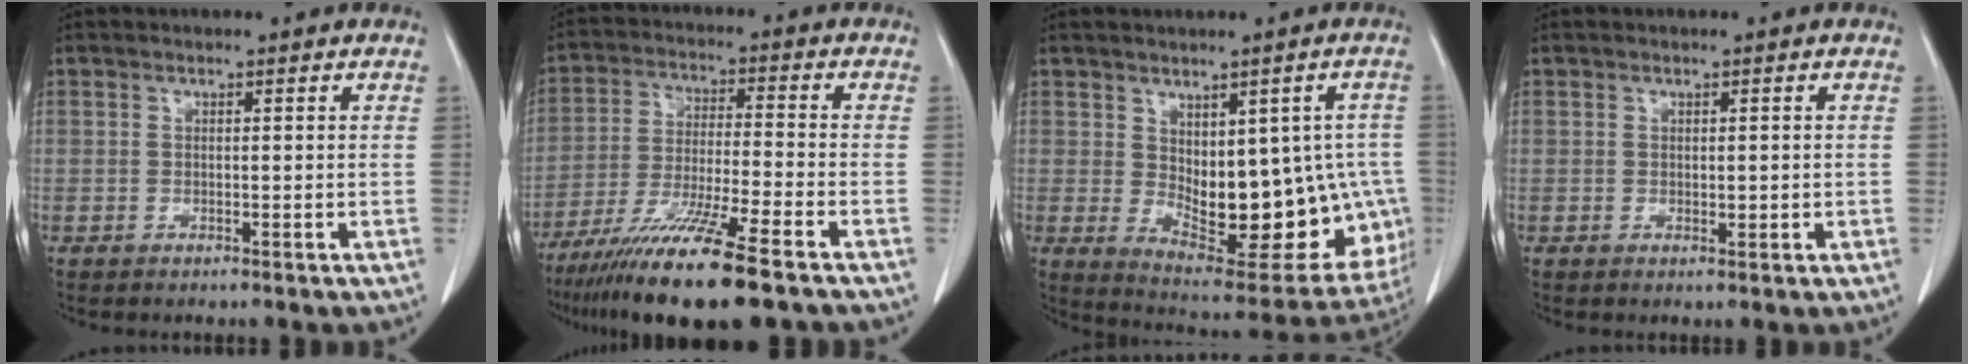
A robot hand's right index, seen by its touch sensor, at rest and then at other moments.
{"total": 14.5, "force": [-10.3, -0.2, 10.2], "torque": [-0.198, -0.046, -0.181]}
{"total": 18.6, "force": [-1.4, 8.8, 16.3], "torque": [-0.174, 0.005, 0.011]}
{"total": 1.1, "force": [0.0, 0.6, 1.0], "torque": [-0.012, -0.002, 0.003]}